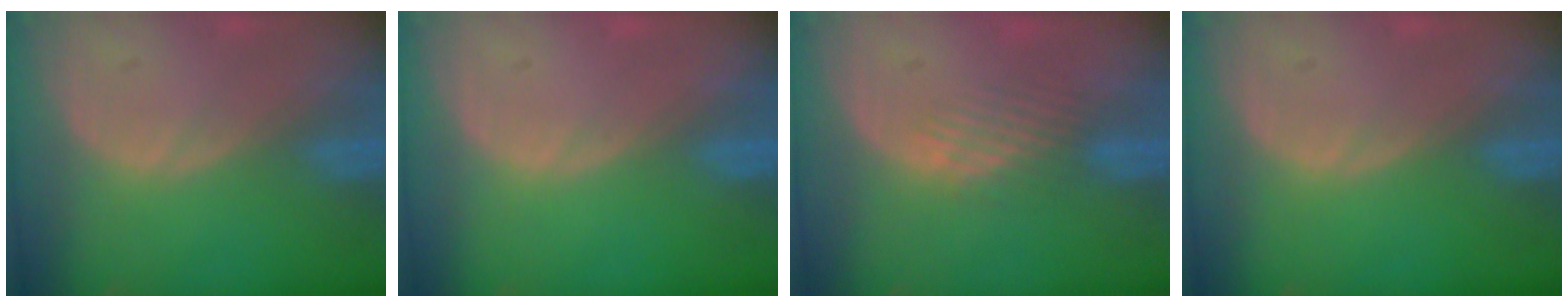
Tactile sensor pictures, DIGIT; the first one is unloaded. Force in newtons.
{"total": 0.0}
{"total": 3.1, "press": 2.5, "slide": 1.8}
{"total": 0.0}